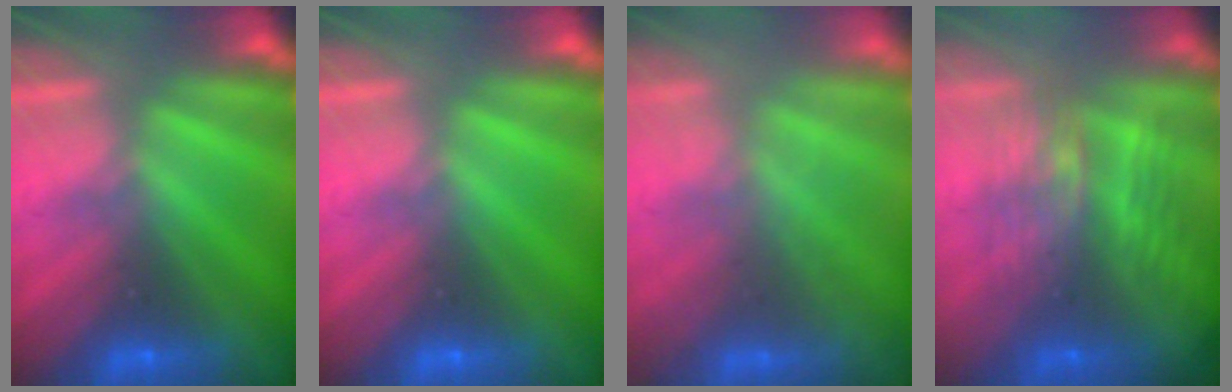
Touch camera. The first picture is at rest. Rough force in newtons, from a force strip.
{"total": 0.0}
{"total": 1.7}
{"total": 8.9}